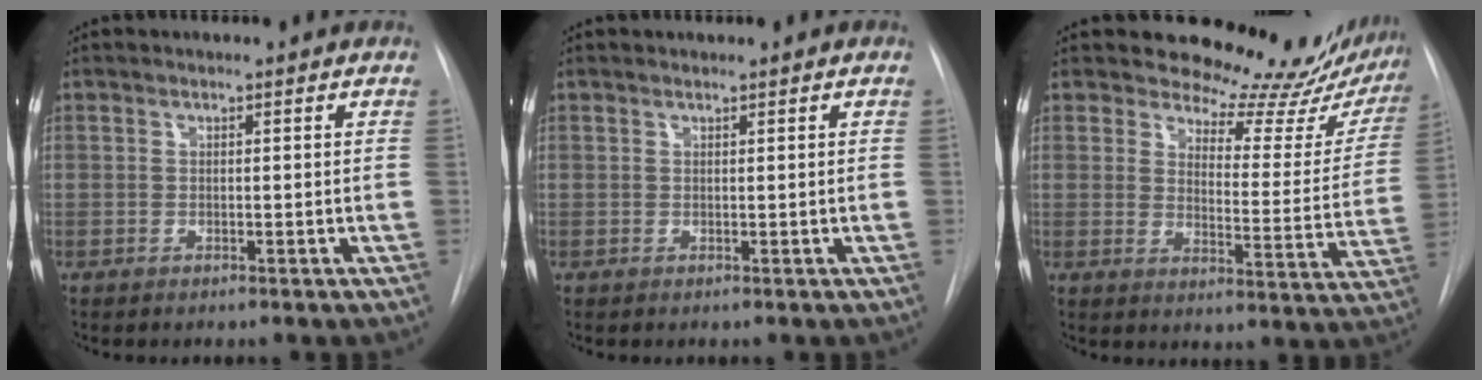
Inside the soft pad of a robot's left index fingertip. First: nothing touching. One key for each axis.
{"total": 0.0}
{"total": 17.9, "fx": 17.0, "fy": 4.5, "fz": 3.3, "tx": -0.013, "ty": -0.098, "tz": 0.183}